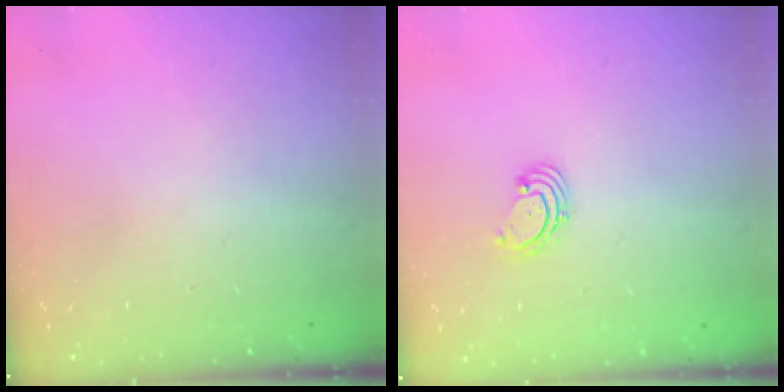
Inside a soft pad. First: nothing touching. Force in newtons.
{"total": 1.6, "press": 1.6, "slide": 0.2}